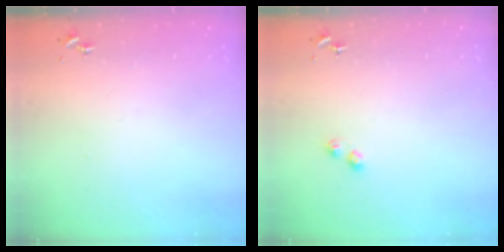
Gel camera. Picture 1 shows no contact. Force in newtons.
{"total": 3.7, "press": 3.6, "slide": 0.4}